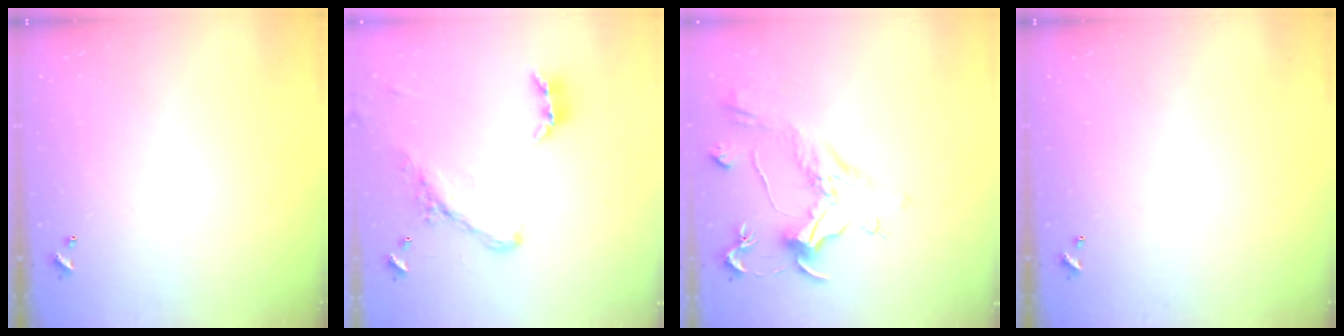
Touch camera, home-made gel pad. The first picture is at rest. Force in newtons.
{"total": 4.4, "press": 4.2, "slide": 1.3}
{"total": 1.1, "press": 0.1, "slide": 1.1}
{"total": 0.0}